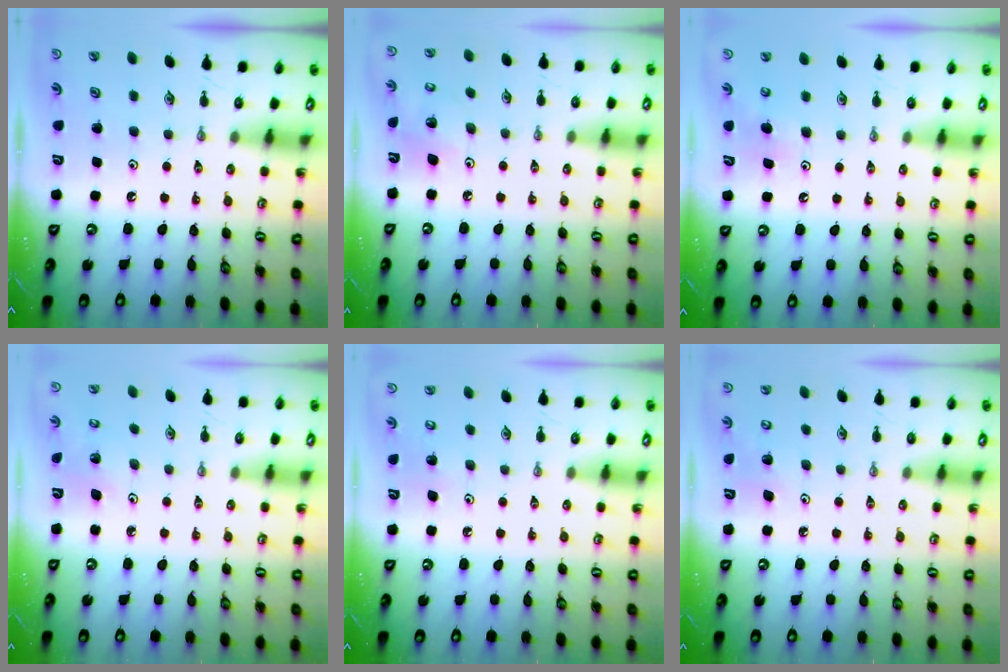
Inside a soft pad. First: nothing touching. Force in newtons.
{"total": 6.0, "press": 5.5, "slide": 2.3}
{"total": 6.2, "press": 6.2, "slide": 0.5}
{"total": 1.8, "press": 1.8, "slide": 0.1}
{"total": 5.2, "press": 5.1, "slide": 0.5}
{"total": 4.5, "press": 4.2, "slide": 1.5}